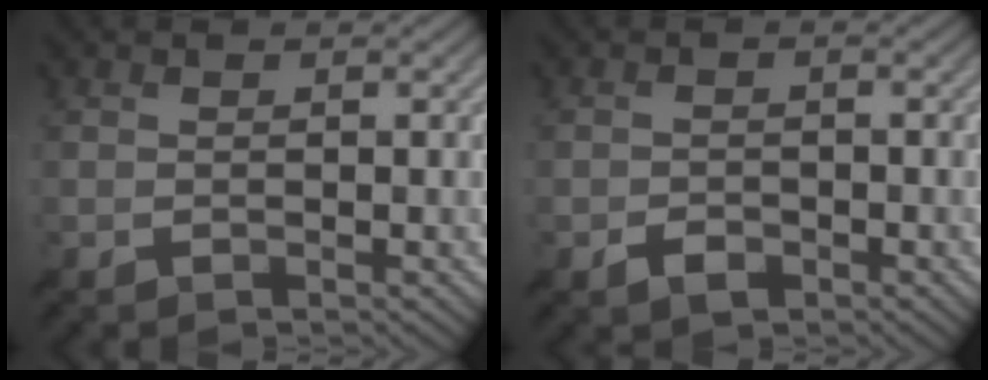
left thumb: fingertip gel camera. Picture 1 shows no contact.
{"total": 1.7, "force": [-0.6, 1.1, 1.1], "torque": [-0.020, 0.006, -0.012]}